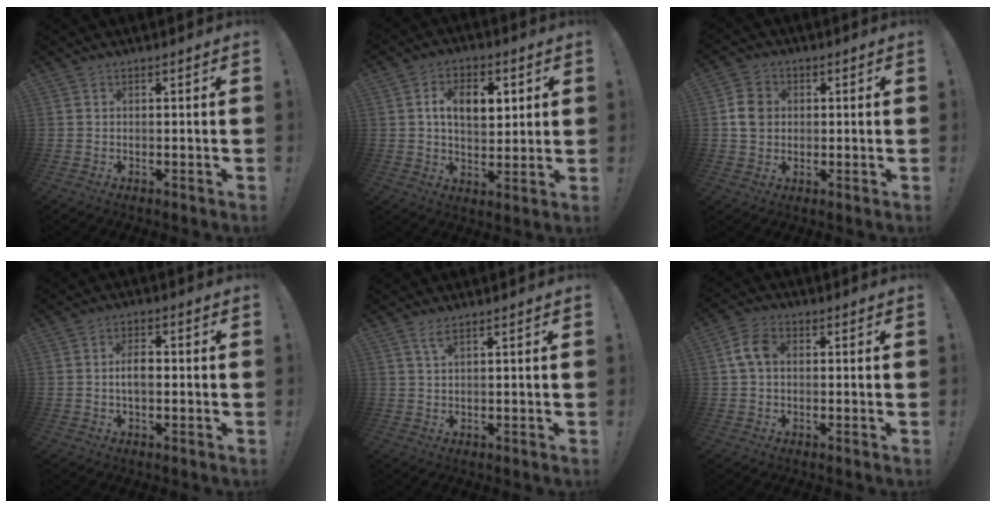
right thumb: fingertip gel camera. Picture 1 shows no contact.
{"total": 10.2, "force": [2.9, 6.7, 7.2], "torque": [-0.104, 0.003, 0.050]}
{"total": 6.8, "force": [0.8, 5.9, 3.3], "torque": [-0.049, 0.007, 0.015]}
{"total": 4.6, "force": [-0.4, 2.3, 4.0], "torque": [-0.063, 0.004, -0.013]}
{"total": 2.6, "force": [1.6, 0.4, 2.1], "torque": [-0.043, -0.002, 0.028]}
{"total": 6.6, "force": [0.6, 4.4, 4.9], "torque": [-0.096, 0.010, 0.012]}